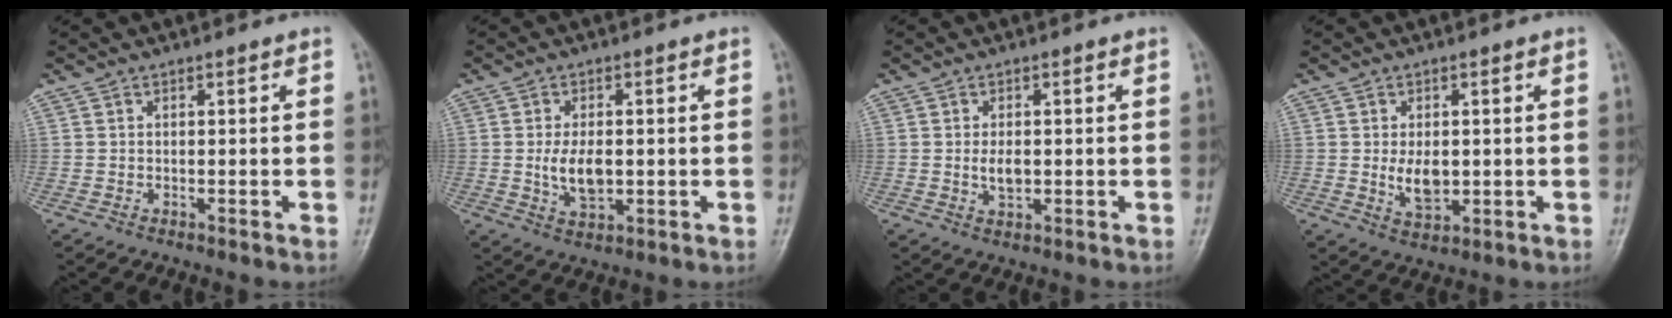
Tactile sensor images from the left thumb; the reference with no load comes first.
{"total": 6.2, "force": [-0.3, 3.5, 5.2], "torque": [-0.090, -0.008, -0.001]}
{"total": 3.3, "force": [-0.1, 1.9, 2.7], "torque": [-0.047, -0.004, -0.001]}
{"total": 5.5, "force": [0.0, 3.3, 4.4], "torque": [-0.063, -0.010, 0.008]}